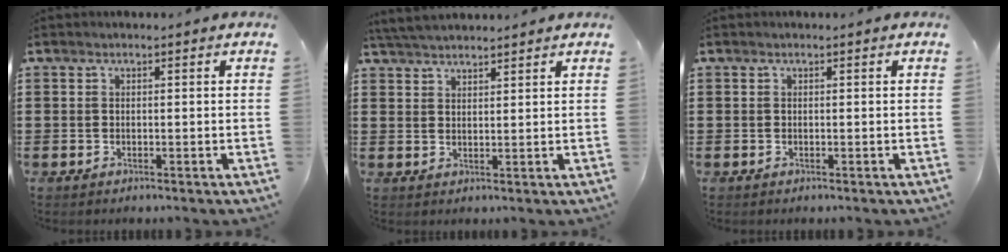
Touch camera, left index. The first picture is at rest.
{"total": 3.7, "force": [3.6, 0.3, 0.9], "torque": [-0.028, -0.003, 0.069]}
{"total": 0.0}